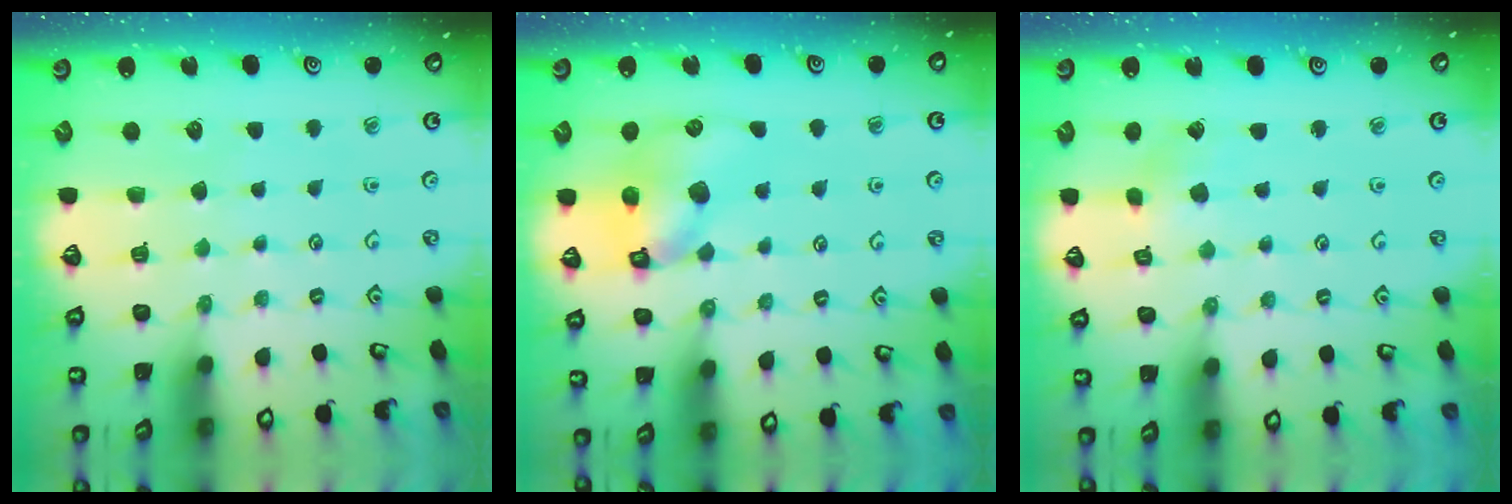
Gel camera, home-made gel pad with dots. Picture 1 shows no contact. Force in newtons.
{"total": 10.5, "press": 10.4, "slide": 1.6}
{"total": 2.8, "press": 2.8, "slide": 0.1}